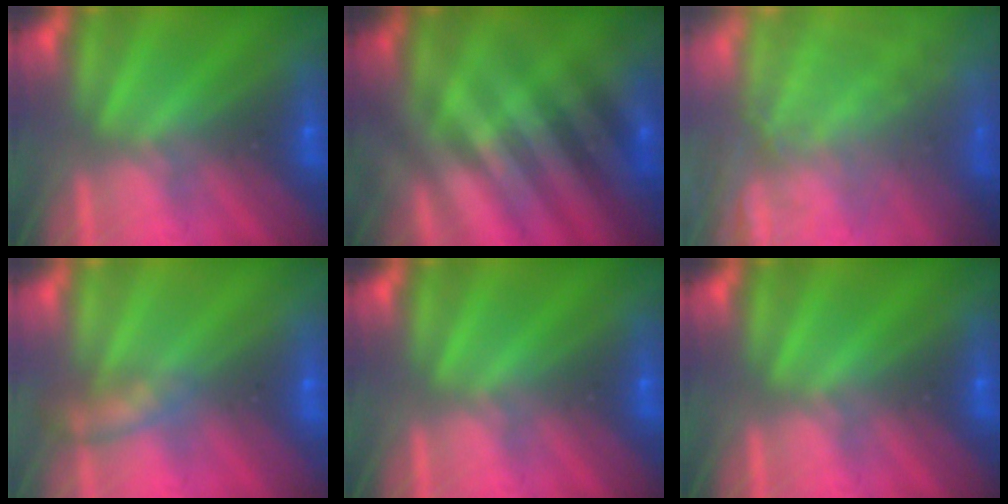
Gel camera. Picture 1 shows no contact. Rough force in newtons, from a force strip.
{"total": 2.6}
{"total": 7.7}
{"total": 2.3}
{"total": 0.0}
{"total": 0.0}